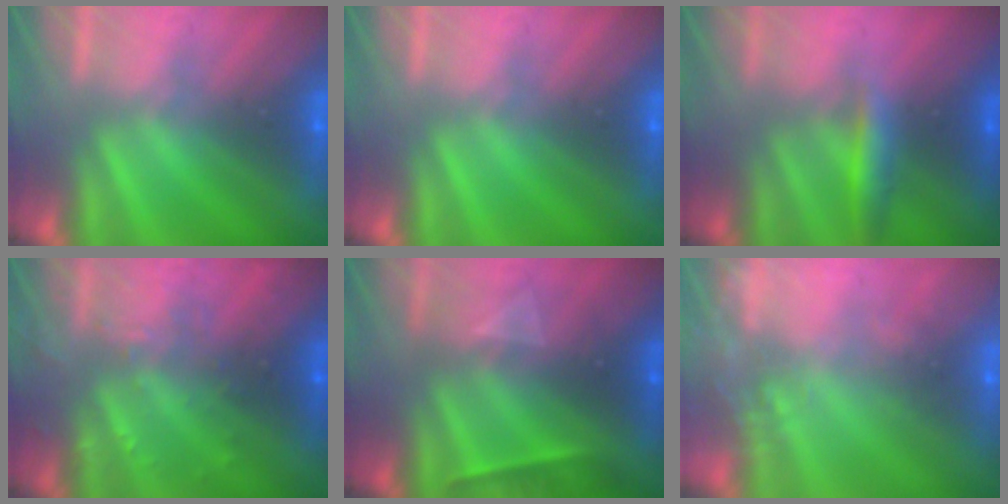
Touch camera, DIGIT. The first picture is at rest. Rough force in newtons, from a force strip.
{"total": 0.0}
{"total": 2.8}
{"total": 2.9}
{"total": 2.3}
{"total": 5.8}